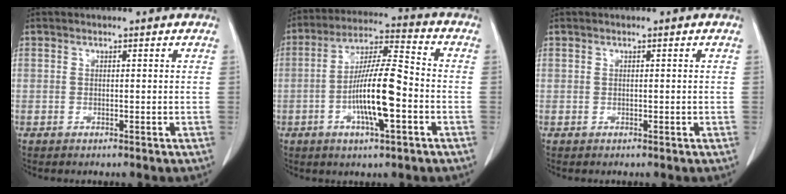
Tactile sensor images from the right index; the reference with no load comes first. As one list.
[{"total": 12.3, "force": [-3.3, 1.7, 11.7], "torque": [-0.217, 0.005, -0.061]}, {"total": 0.0}]